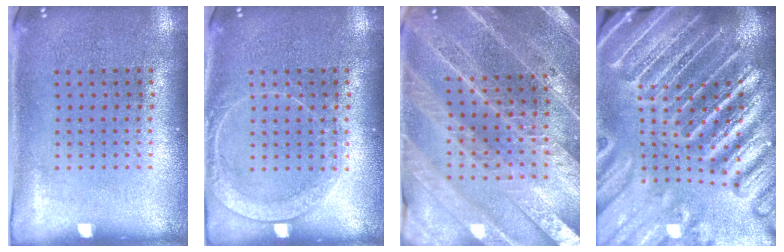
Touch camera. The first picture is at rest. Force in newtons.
{"total": 1.7, "press": 1.7, "slide": 0.3}
{"total": 4.4, "press": 3.9, "slide": 2.0}
{"total": 5.7, "press": 4.9, "slide": 2.9}